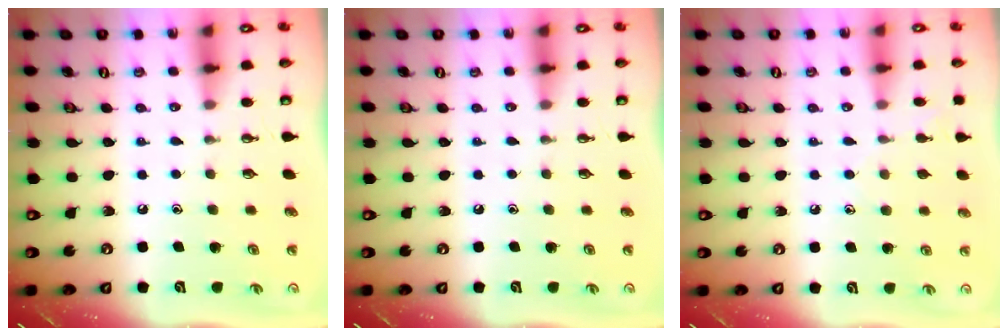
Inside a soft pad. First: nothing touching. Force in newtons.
{"total": 0.0}
{"total": 7.8, "press": 7.8, "slide": 0.6}